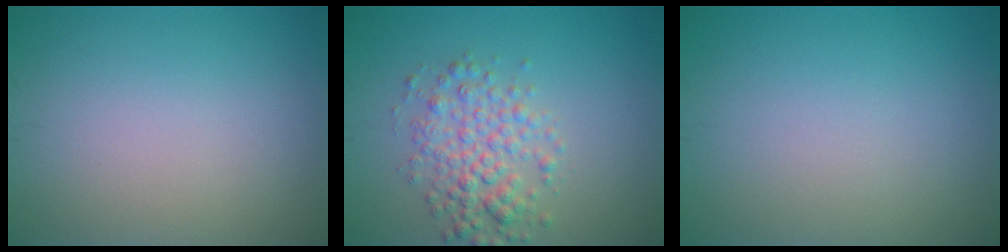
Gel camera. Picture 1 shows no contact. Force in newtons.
{"total": 3.9, "press": 3.9, "slide": 0.1}
{"total": 0.0}